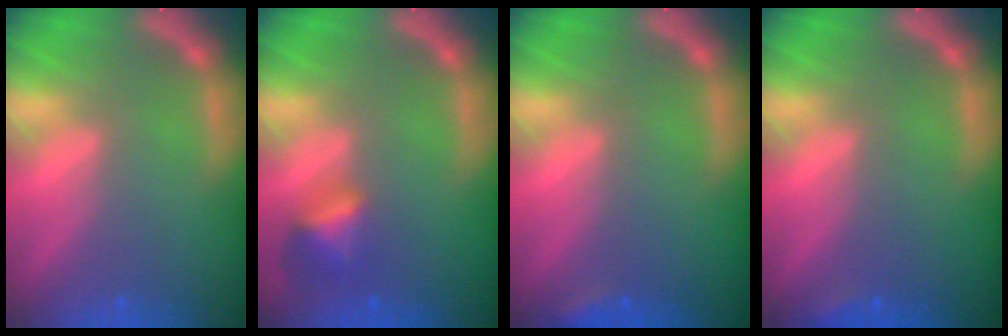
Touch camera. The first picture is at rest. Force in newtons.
{"total": 2.9}
{"total": 1.4}
{"total": 0.9}